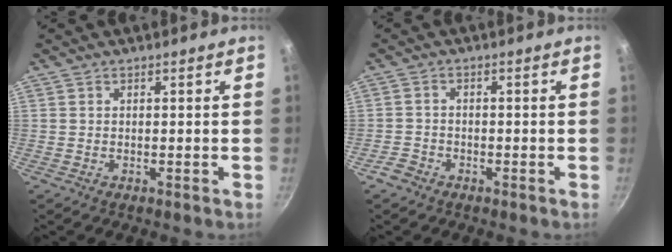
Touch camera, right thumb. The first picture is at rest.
{"total": 1.3, "force": [-0.8, 1.0, 0.4], "torque": [-0.010, 0.002, -0.015]}